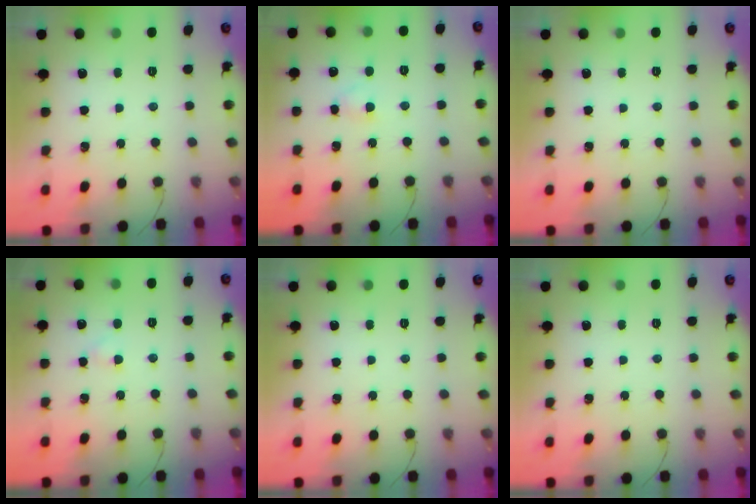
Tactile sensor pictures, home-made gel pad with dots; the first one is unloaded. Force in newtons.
{"total": 2.3, "press": 2.1, "slide": 1.0}
{"total": 0.0}
{"total": 1.6, "press": 1.4, "slide": 0.7}
{"total": 0.0}
{"total": 0.0}